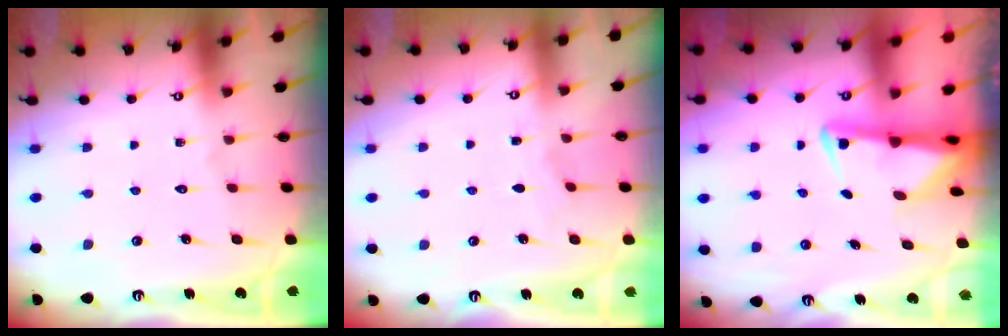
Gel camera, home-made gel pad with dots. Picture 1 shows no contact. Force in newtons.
{"total": 2.4, "press": 2.4, "slide": 0.2}
{"total": 3.1, "press": 3.1, "slide": 0.6}